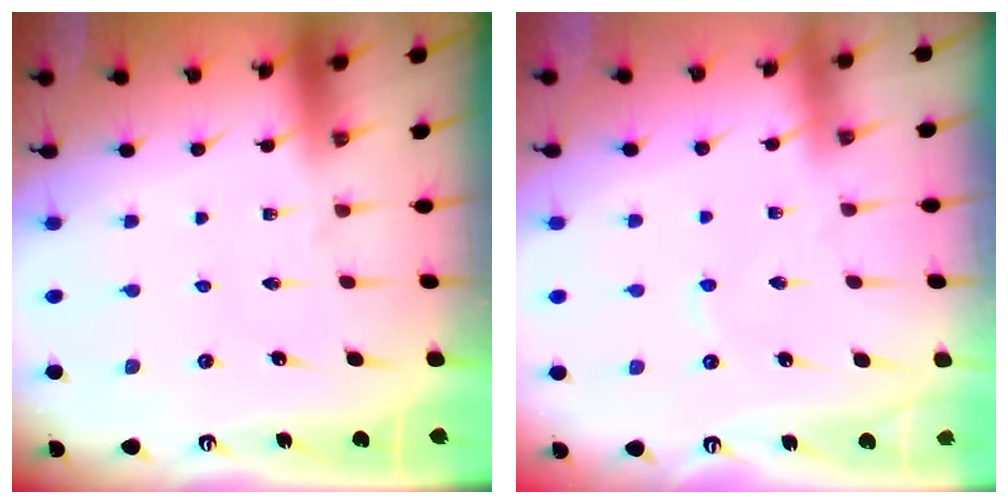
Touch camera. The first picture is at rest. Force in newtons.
{"total": 1.7, "press": 1.7, "slide": 0.3}